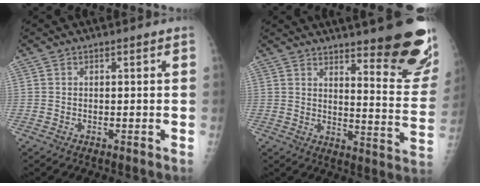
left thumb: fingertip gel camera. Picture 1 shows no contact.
{"total": 21.9, "force": [15.1, 4.7, 15.2], "torque": [-0.165, -0.101, 0.189]}